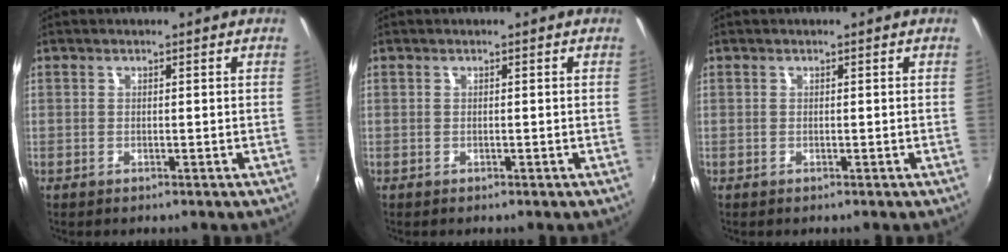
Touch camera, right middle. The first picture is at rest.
{"total": 0.0}
{"total": 0.0}